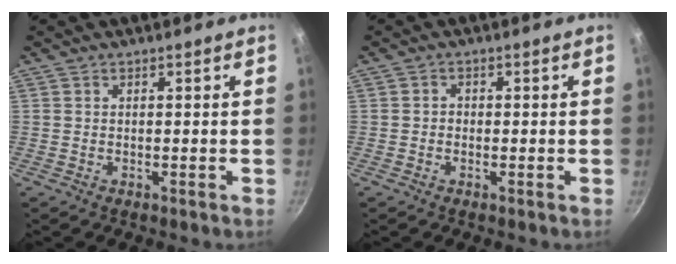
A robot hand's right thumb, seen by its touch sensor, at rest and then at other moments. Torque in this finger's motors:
{"motor_torque": [-0.47, -0.21, -0.14, -0.27, -0.04]}